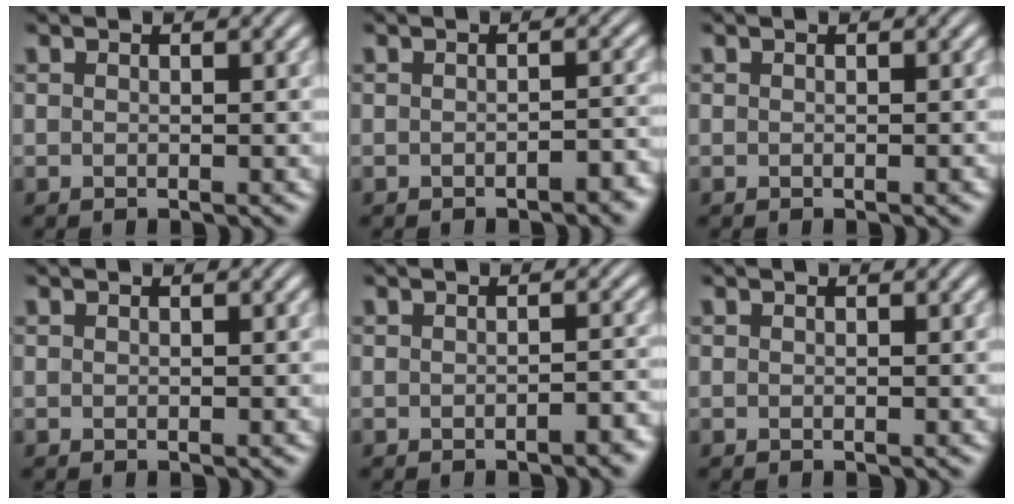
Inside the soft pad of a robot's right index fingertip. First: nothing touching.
{"total": 1.6, "force": [-1.5, -0.1, 0.4], "torque": [-0.009, 0.000, -0.024]}
{"total": 0.0}
{"total": 0.0}
{"total": 1.3, "force": [-1.2, -0.1, 0.4], "torque": [-0.009, 0.000, -0.020]}
{"total": 0.0}